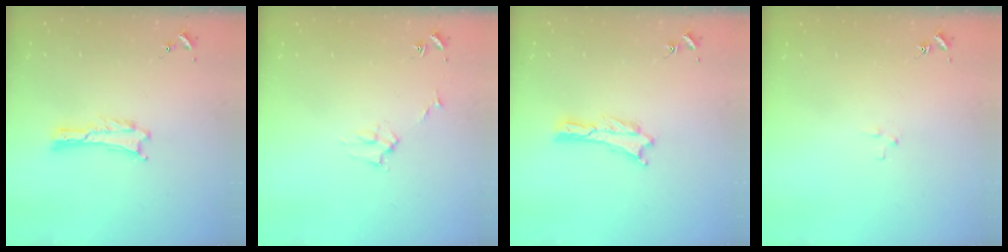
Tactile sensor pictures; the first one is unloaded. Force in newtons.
{"total": 2.7, "press": 2.7, "slide": 0.3}
{"total": 0.0}
{"total": 1.8, "press": 1.8, "slide": 0.1}